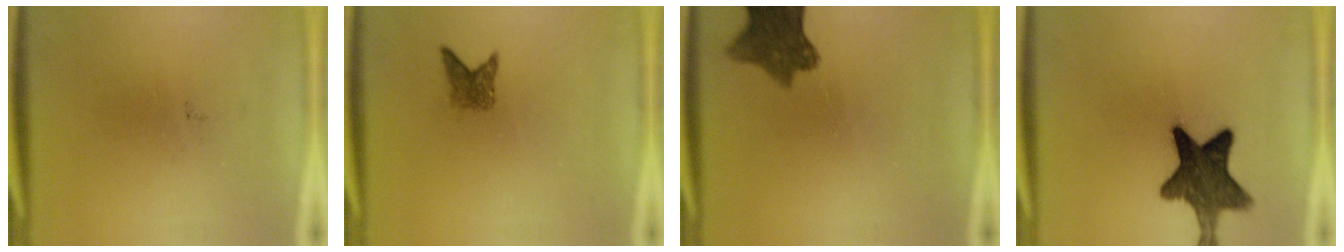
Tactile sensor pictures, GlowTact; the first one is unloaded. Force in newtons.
{"total": 2.1}
{"total": 8.7}
{"total": 12.3}